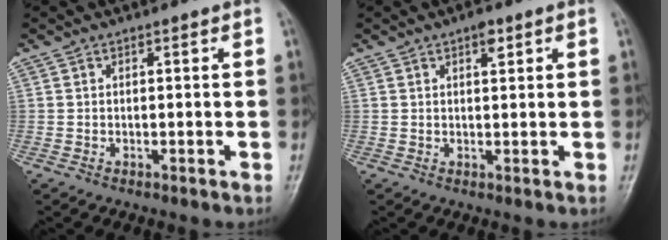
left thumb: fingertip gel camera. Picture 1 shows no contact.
{"total": 2.4, "force": [1.4, 1.1, 1.7], "torque": [-0.019, -0.004, 0.018]}